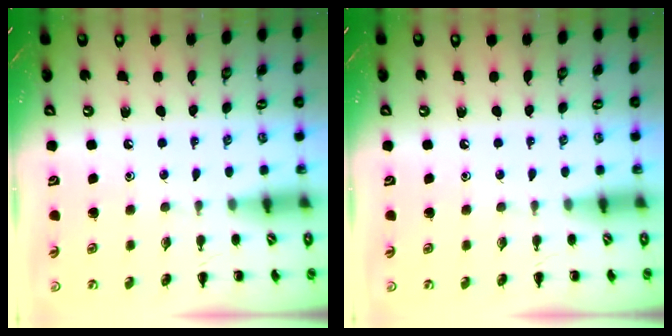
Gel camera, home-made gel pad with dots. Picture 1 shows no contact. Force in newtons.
{"total": 0.0}